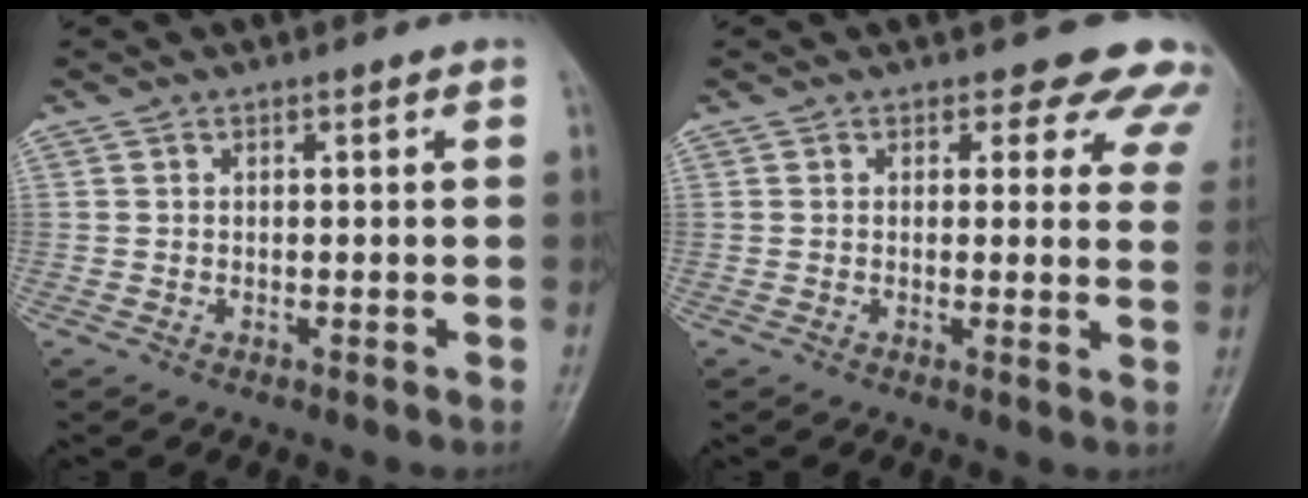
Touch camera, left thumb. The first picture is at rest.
{"total": 8.9, "force": [7.4, 4.2, 2.5], "torque": [0.023, -0.033, 0.054]}